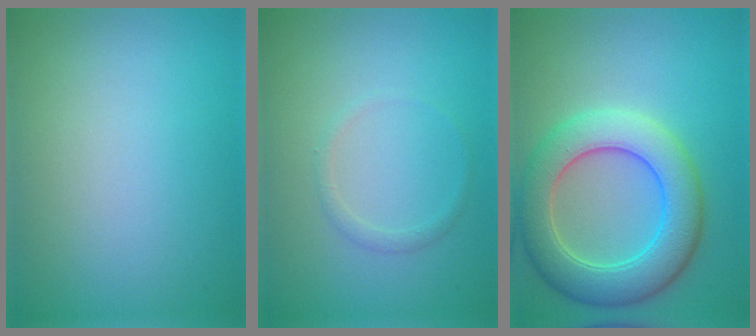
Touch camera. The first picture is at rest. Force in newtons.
{"total": 0.9, "press": 0.9, "slide": 0.0}
{"total": 7.2, "press": 7.2, "slide": 0.5}